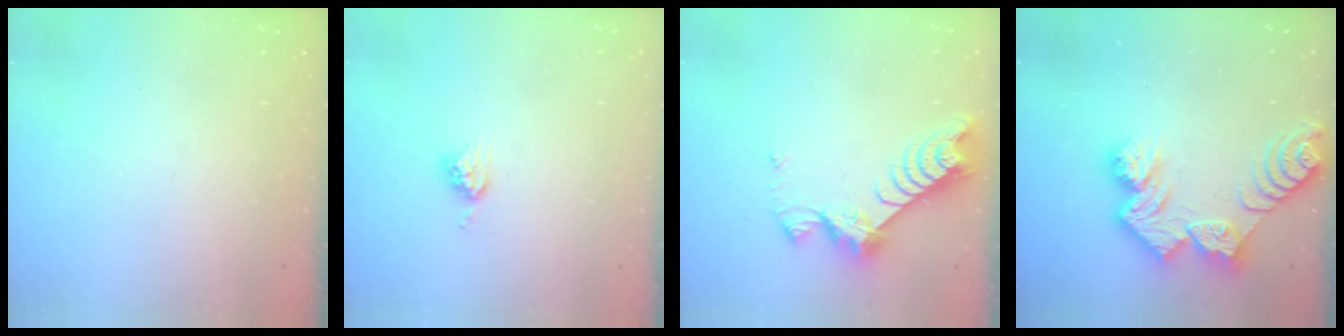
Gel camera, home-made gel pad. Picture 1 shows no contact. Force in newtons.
{"total": 5.4, "press": 5.4, "slide": 0.1}
{"total": 8.1, "press": 8.1, "slide": 0.8}
{"total": 12.5, "press": 12.5, "slide": 1.1}